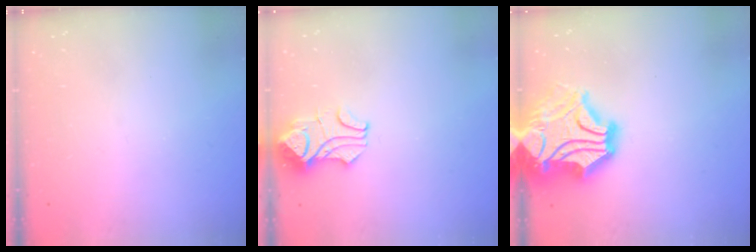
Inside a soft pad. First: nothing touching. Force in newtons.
{"total": 3.5, "press": 3.4, "slide": 0.9}
{"total": 14.1, "press": 13.9, "slide": 2.4}